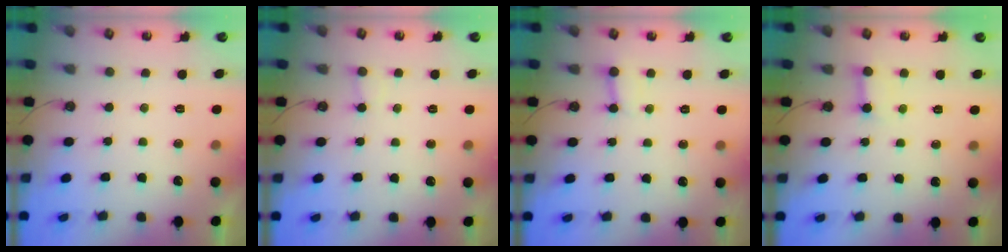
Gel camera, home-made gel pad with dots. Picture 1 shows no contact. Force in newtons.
{"total": 3.7, "press": 3.7, "slide": 0.4}
{"total": 2.7, "press": 2.7, "slide": 0.1}
{"total": 3.9, "press": 3.9, "slide": 0.3}